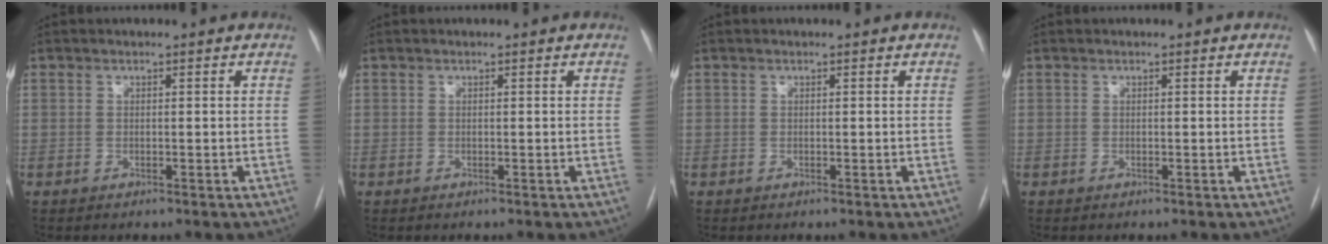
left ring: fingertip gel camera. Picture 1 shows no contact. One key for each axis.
{"total": 0.0}
{"total": 0.0}
{"total": 0.0}